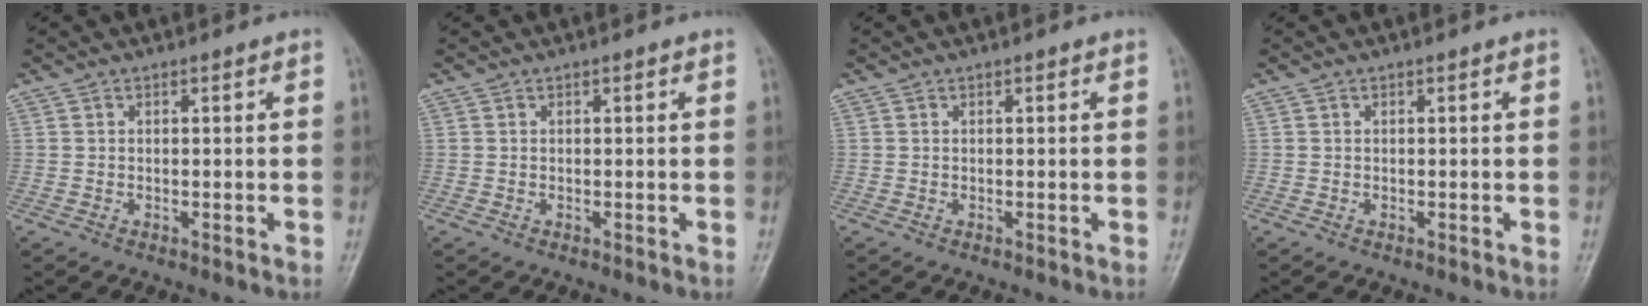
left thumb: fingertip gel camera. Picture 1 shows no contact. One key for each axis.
{"total": 0.0}
{"total": 0.0}
{"total": 0.0}